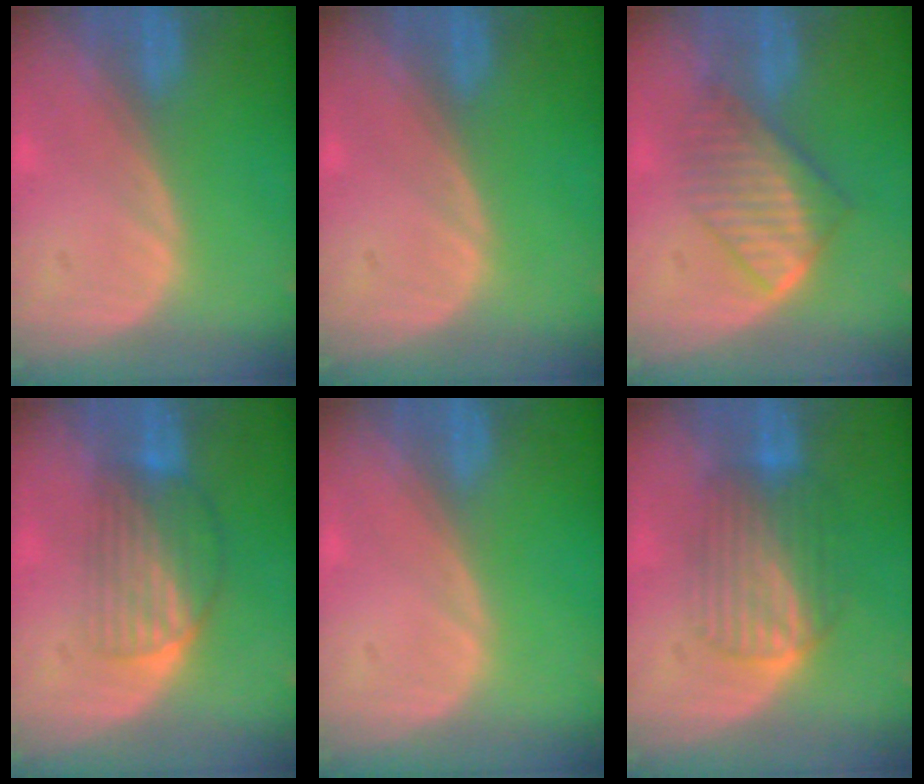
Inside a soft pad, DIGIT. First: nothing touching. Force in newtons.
{"total": 0.0}
{"total": 6.7, "press": 6.4, "slide": 1.9}
{"total": 6.7, "press": 5.9, "slide": 3.1}
{"total": 0.0}
{"total": 6.6, "press": 6.5, "slide": 1.3}